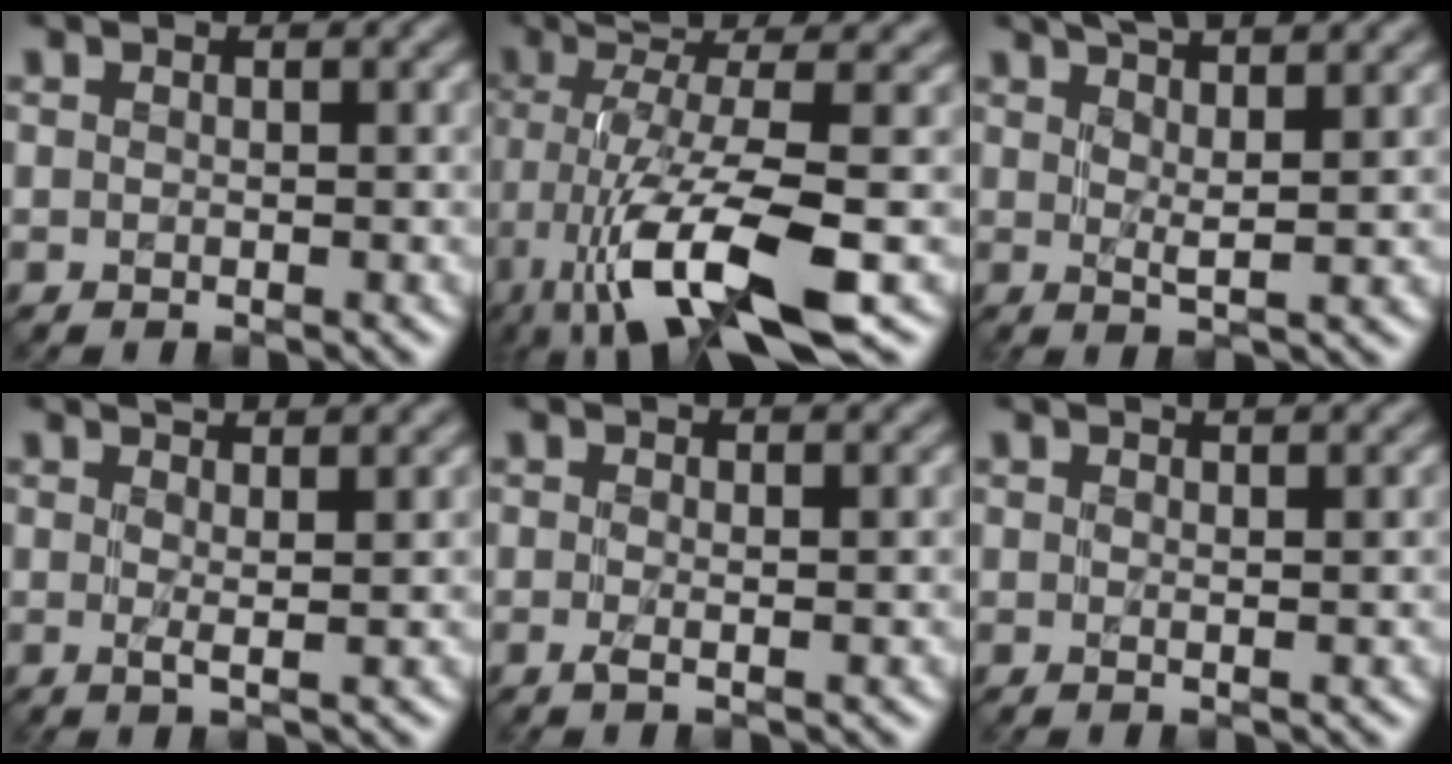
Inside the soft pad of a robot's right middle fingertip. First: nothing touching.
{"total": 11.1, "force": [-3.5, 2.8, 10.2], "torque": [-0.177, 0.003, -0.064]}
{"total": 6.2, "force": [3.6, 1.2, 4.9], "torque": [-0.062, 0.014, 0.040]}
{"total": 4.6, "force": [2.6, 1.2, 3.6], "torque": [-0.039, 0.015, 0.011]}
{"total": 2.3, "force": [0.4, 0.7, 2.1], "torque": [-0.032, 0.002, -0.003]}
{"total": 3.4, "force": [2.0, 1.3, 2.4], "torque": [-0.011, 0.016, -0.004]}